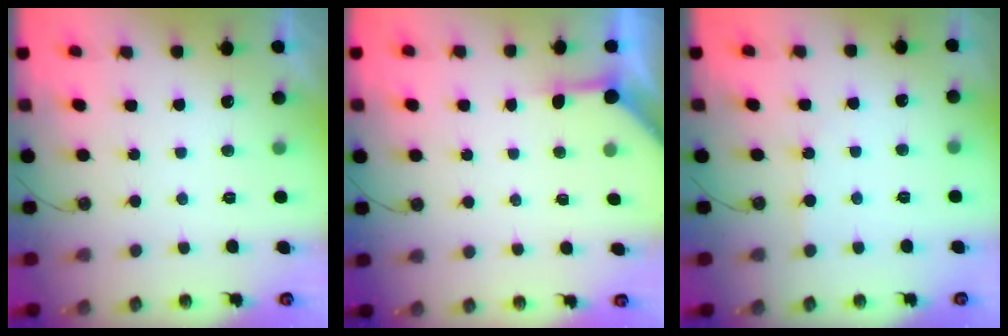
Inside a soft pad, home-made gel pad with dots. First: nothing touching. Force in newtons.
{"total": 3.7, "press": 3.7, "slide": 0.4}
{"total": 1.5, "press": 1.5, "slide": 0.2}